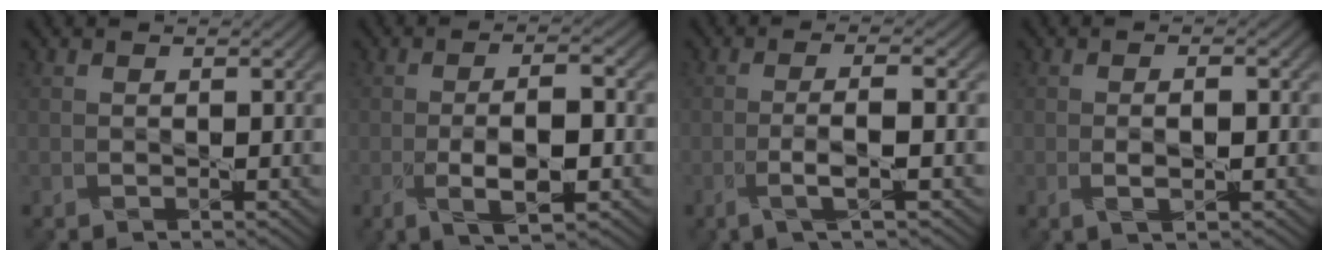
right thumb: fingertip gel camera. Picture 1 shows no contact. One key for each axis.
{"total": 6.6, "fx": -1.9, "fy": 2.1, "fz": 6.0, "tx": -0.112, "ty": -0.001, "tz": -0.034}
{"total": 4.1, "fx": -1.3, "fy": 0.5, "fz": 3.8, "tx": -0.071, "ty": 0.013, "tz": -0.038}
{"total": 2.1, "fx": -0.3, "fy": 0.6, "fz": 1.9, "tx": -0.040, "ty": -0.001, "tz": -0.006}